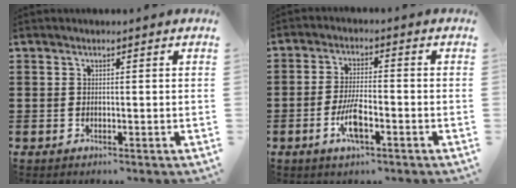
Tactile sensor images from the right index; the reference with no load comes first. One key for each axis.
{"total": 5.8, "fx": -2.3, "fy": 1.5, "fz": 5.0, "tx": -0.111, "ty": -0.007, "tz": -0.047}